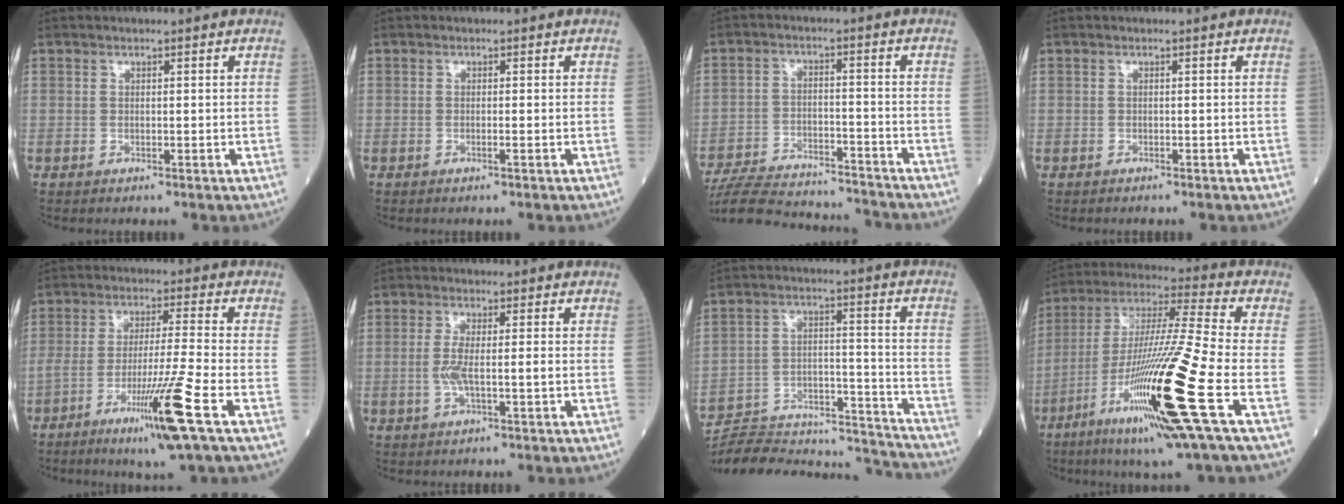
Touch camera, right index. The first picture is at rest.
{"total": 0.6, "force": [-0.3, -0.1, 0.6], "torque": [-0.011, 0.001, -0.005]}
{"total": 17.5, "force": [-16.7, 2.5, 4.8], "torque": [-0.102, -0.003, -0.251]}
{"total": 0.5, "force": [-0.5, 0.0, 0.0], "torque": [-0.002, -0.002, -0.011]}
{"total": 11.5, "force": [-5.6, -1.8, 9.9], "torque": [-0.184, -0.026, -0.102]}
{"total": 3.7, "force": [-0.7, 0.2, 3.6], "torque": [-0.077, -0.003, -0.014]}
{"total": 21.3, "force": [-20.8, 2.6, 3.9], "torque": [-0.074, 0.022, -0.305]}
{"total": 22.4, "force": [-8.5, -0.7, 20.7], "torque": [-0.396, -0.043, -0.161]}